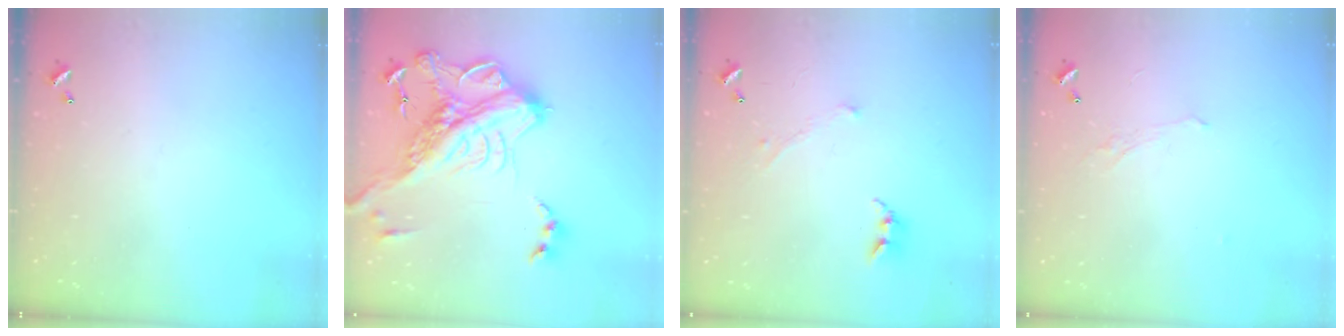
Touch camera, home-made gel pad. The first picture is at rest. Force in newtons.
{"total": 15.6, "press": 15.3, "slide": 2.8}
{"total": 1.0, "press": 0.9, "slide": 0.4}
{"total": 0.7, "press": 0.4, "slide": 0.6}